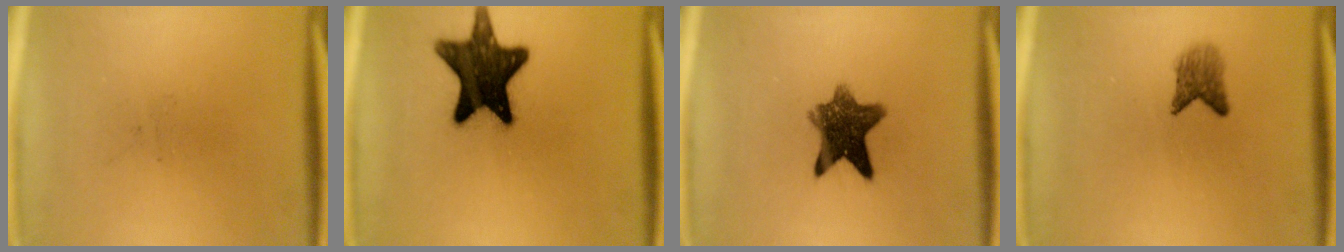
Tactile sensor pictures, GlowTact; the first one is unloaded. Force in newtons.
{"total": 14.7}
{"total": 9.3}
{"total": 2.8}